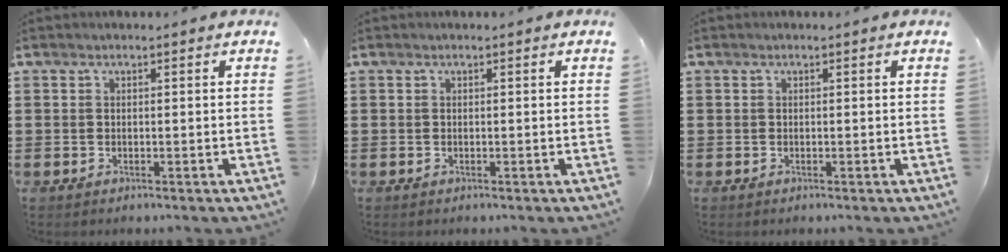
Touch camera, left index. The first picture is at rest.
{"total": 0.0}
{"total": 0.0}